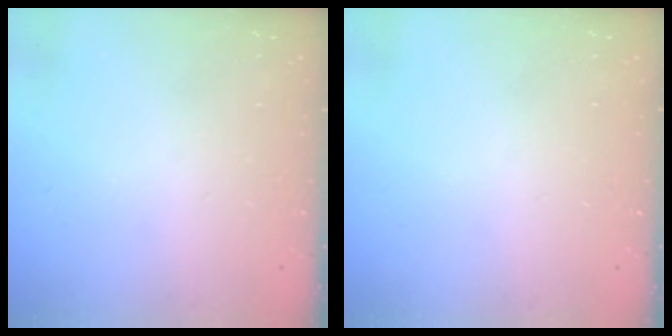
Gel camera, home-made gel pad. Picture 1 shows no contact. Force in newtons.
{"total": 0.0}